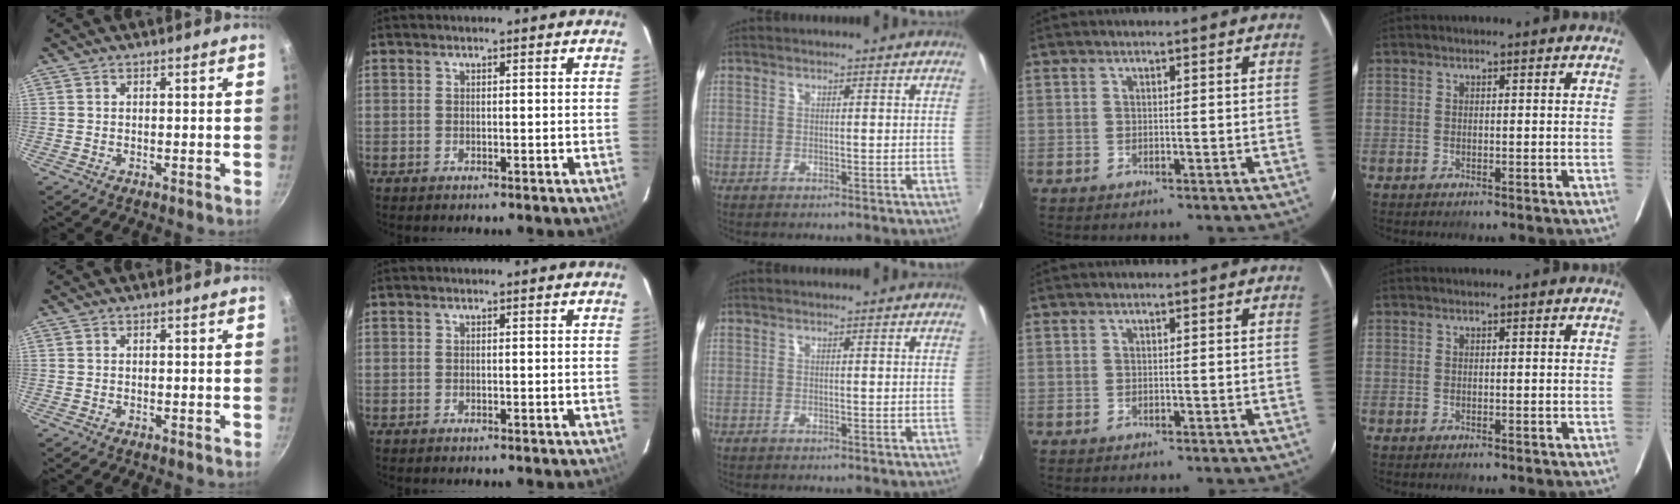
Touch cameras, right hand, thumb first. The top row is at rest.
{}